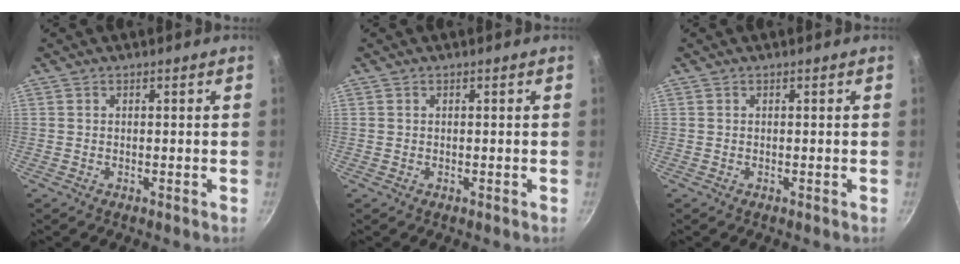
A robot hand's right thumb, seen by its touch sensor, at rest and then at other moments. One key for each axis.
{"total": 0.0}
{"total": 0.0}